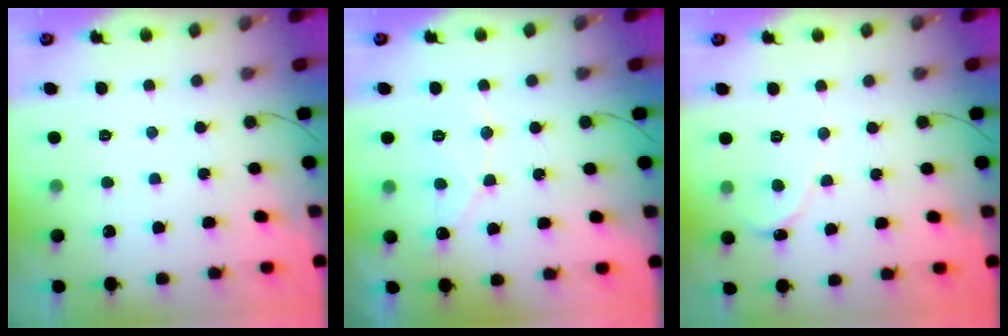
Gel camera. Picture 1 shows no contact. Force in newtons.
{"total": 7.0, "press": 6.9, "slide": 0.4}
{"total": 0.0}